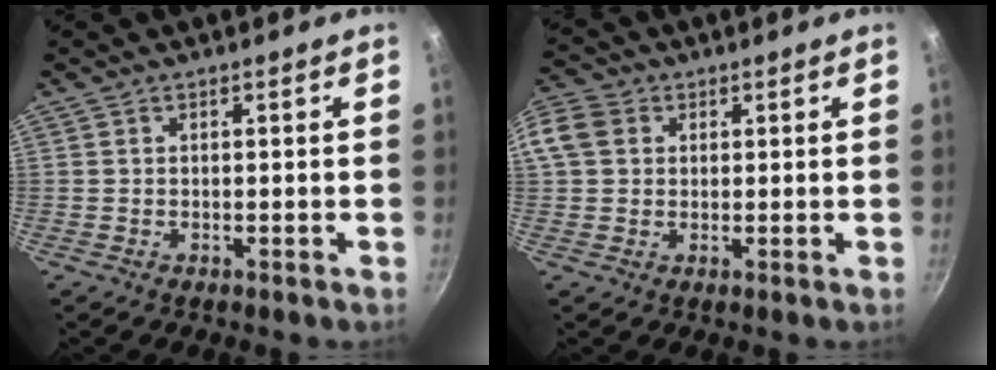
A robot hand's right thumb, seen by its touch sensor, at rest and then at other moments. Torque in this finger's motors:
{"motor_torque": [-0.22, 0.43, 0.24, 0.00, 0.14]}